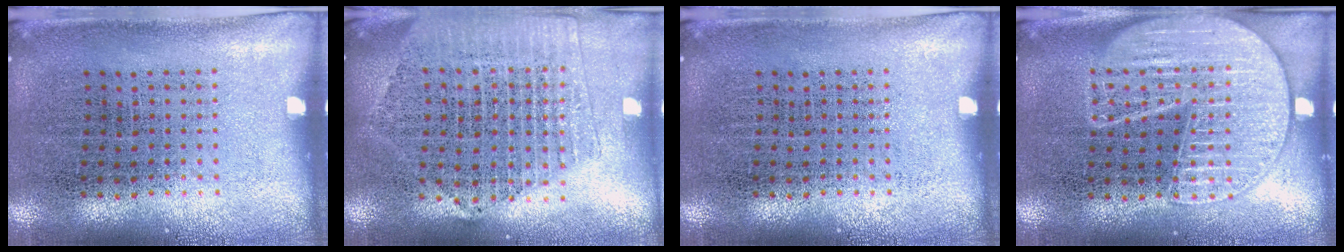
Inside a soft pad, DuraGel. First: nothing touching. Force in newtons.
{"total": 2.0, "press": 1.8, "slide": 0.9}
{"total": 0.0}
{"total": 2.0, "press": 2.0, "slide": 0.2}